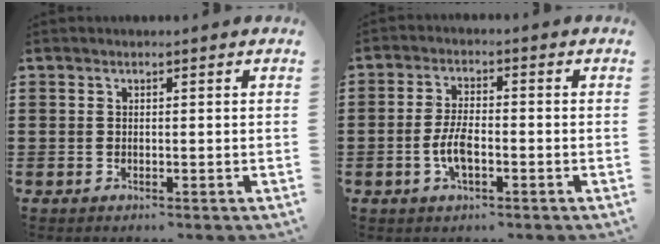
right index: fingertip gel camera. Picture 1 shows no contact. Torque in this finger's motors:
{"motor_torque": [2.14, 0.00, 0.26, 0.13]}